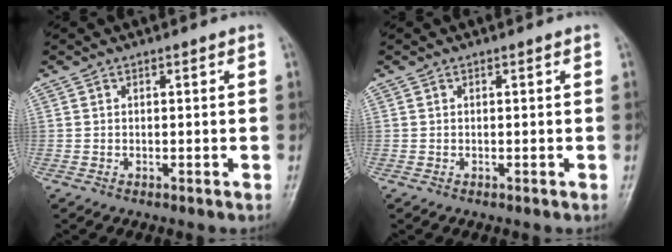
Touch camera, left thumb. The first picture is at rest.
{"total": 0.0}